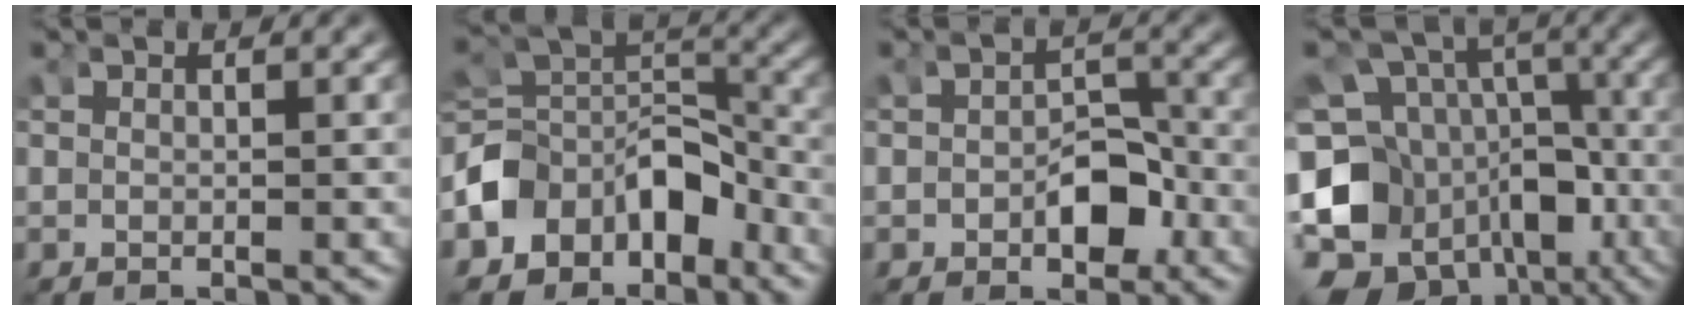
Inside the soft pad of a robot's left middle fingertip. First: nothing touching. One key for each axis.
{"total": 7.2, "fx": -3.1, "fy": 5.6, "fz": 3.4, "tx": -0.079, "ty": -0.019, "tz": -0.044}
{"total": 3.3, "fx": -1.3, "fy": 2.3, "fz": 2.0, "tx": -0.019, "ty": -0.003, "tz": -0.017}
{"total": 12.2, "fx": -3.0, "fy": 9.7, "fz": 6.9, "tx": -0.135, "ty": -0.056, "tz": -0.039}